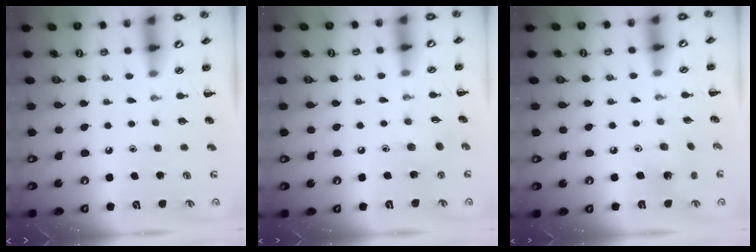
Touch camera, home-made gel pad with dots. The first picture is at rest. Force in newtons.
{"total": 3.5, "press": 3.4, "slide": 0.7}
{"total": 2.6, "press": 2.6, "slide": 0.5}